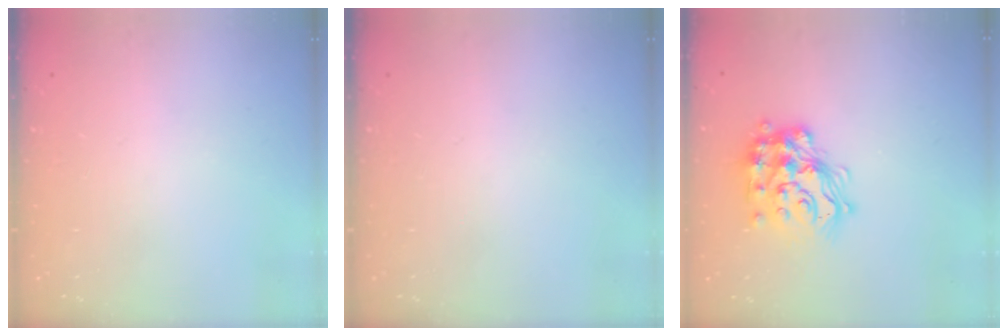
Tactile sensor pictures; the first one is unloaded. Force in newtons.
{"total": 0.0}
{"total": 18.7, "press": 18.7, "slide": 1.1}